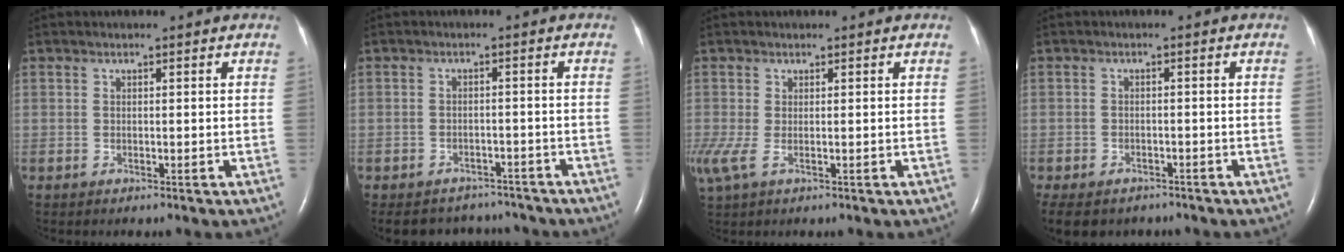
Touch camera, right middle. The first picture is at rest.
{"total": 8.4, "force": [-7.8, 3.2, 0.7], "torque": [-0.006, 0.011, -0.096]}
{"total": 4.0, "force": [-1.0, 1.5, 3.5], "torque": [-0.098, -0.011, -0.014]}
{"total": 11.2, "force": [-7.9, 6.8, 4.1], "torque": [-0.107, -0.015, -0.098]}